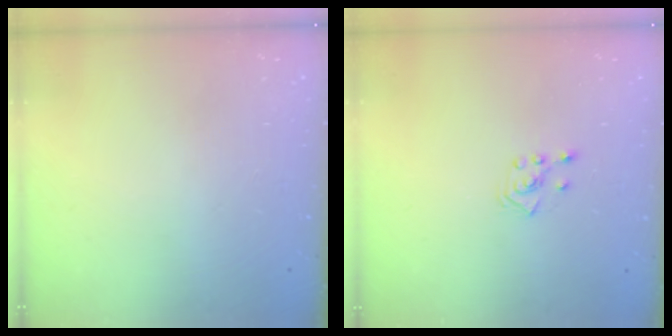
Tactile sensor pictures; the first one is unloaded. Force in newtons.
{"total": 3.6, "press": 3.5, "slide": 0.7}